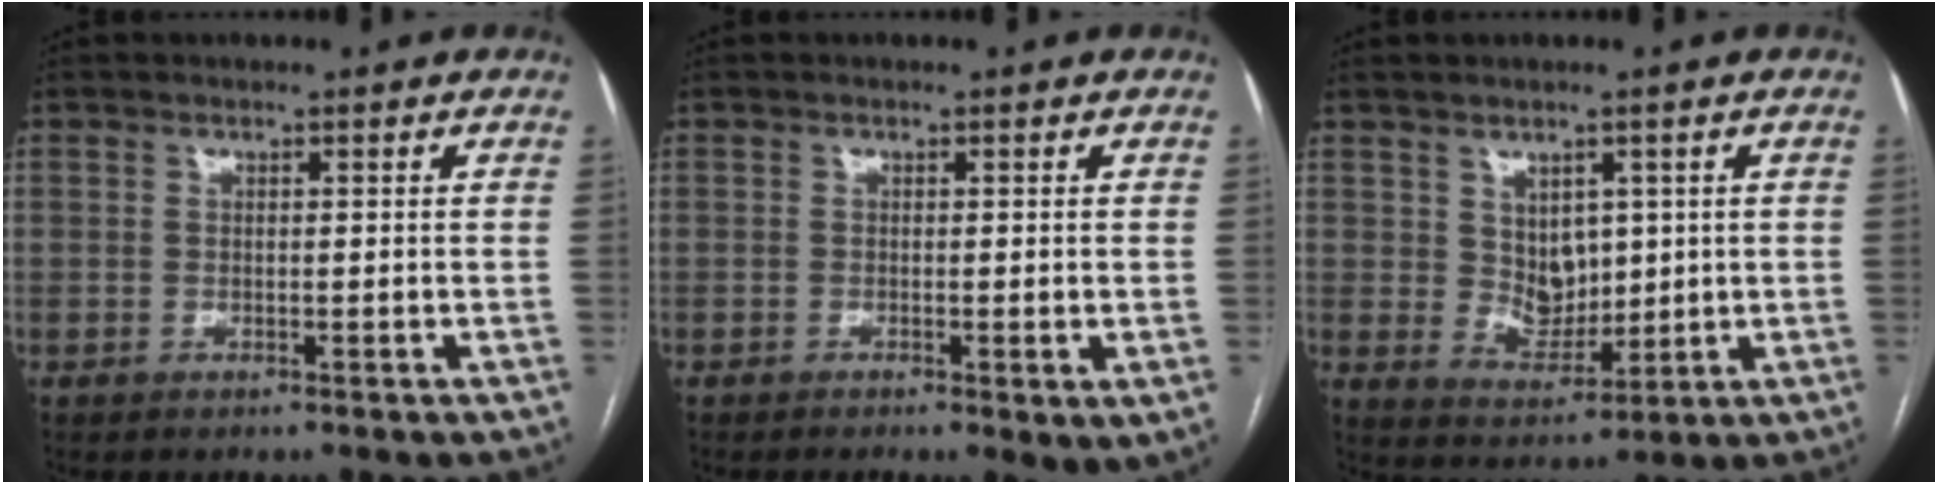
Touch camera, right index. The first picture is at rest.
{"total": 3.2, "force": [-1.1, 0.8, 2.9], "torque": [-0.036, -0.009, -0.015]}
{"total": 5.6, "force": [1.6, 4.1, 3.4], "torque": [-0.057, -0.001, 0.044]}